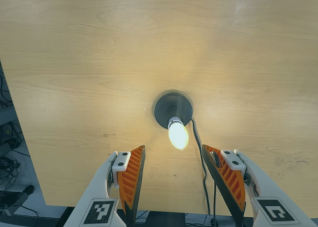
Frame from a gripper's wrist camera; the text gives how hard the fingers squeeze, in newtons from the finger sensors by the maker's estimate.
{"total": 0.0}